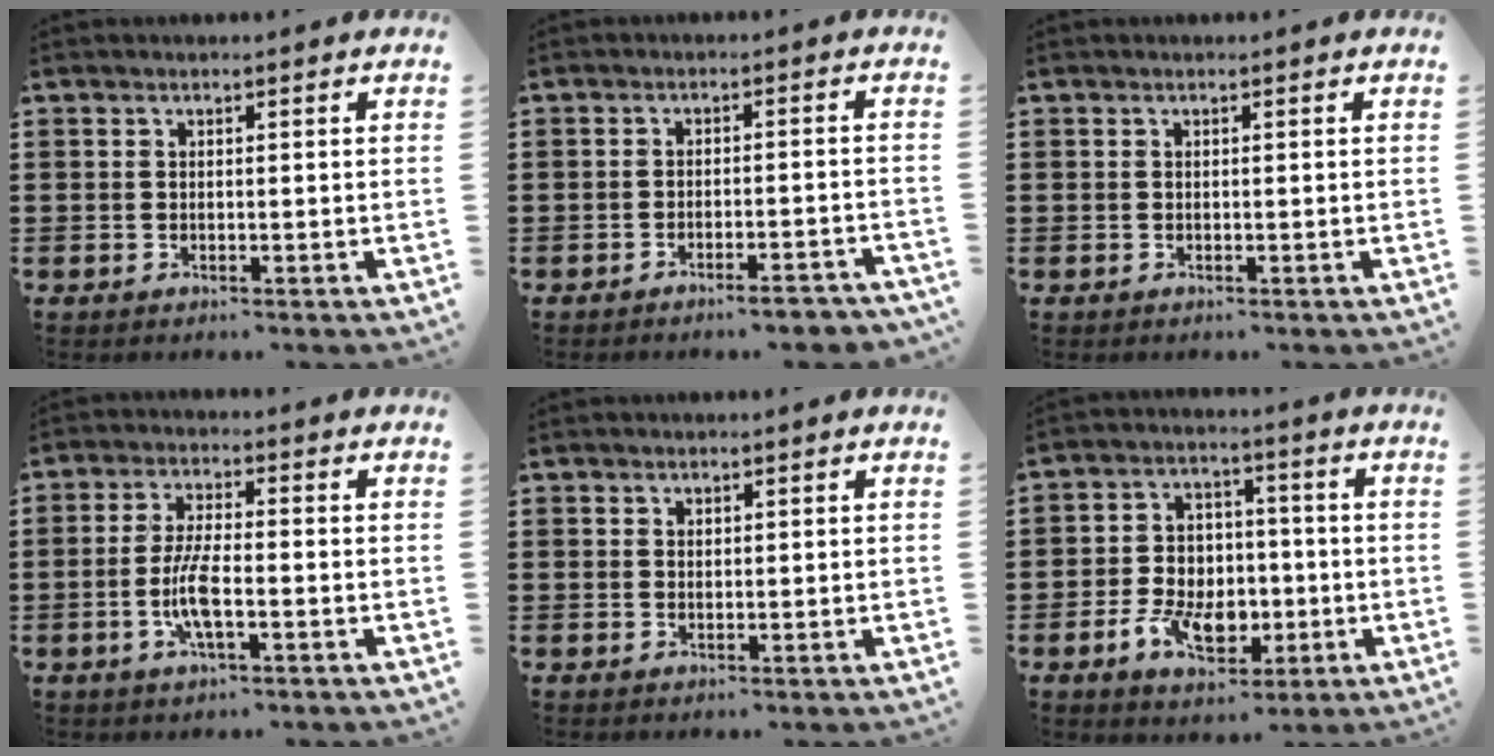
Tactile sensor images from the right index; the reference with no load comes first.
{"total": 3.6, "force": [-3.1, -0.1, 1.7], "torque": [-0.028, -0.004, -0.058]}
{"total": 0.0}
{"total": 6.1, "force": [-1.8, 1.5, 5.7], "torque": [-0.129, -0.010, -0.041]}
{"total": 0.9, "force": [0.7, 0.5, 0.1], "torque": [-0.004, 0.001, 0.014]}
{"total": 8.3, "force": [-2.5, 6.0, 5.2], "torque": [-0.096, 0.018, -0.042]}